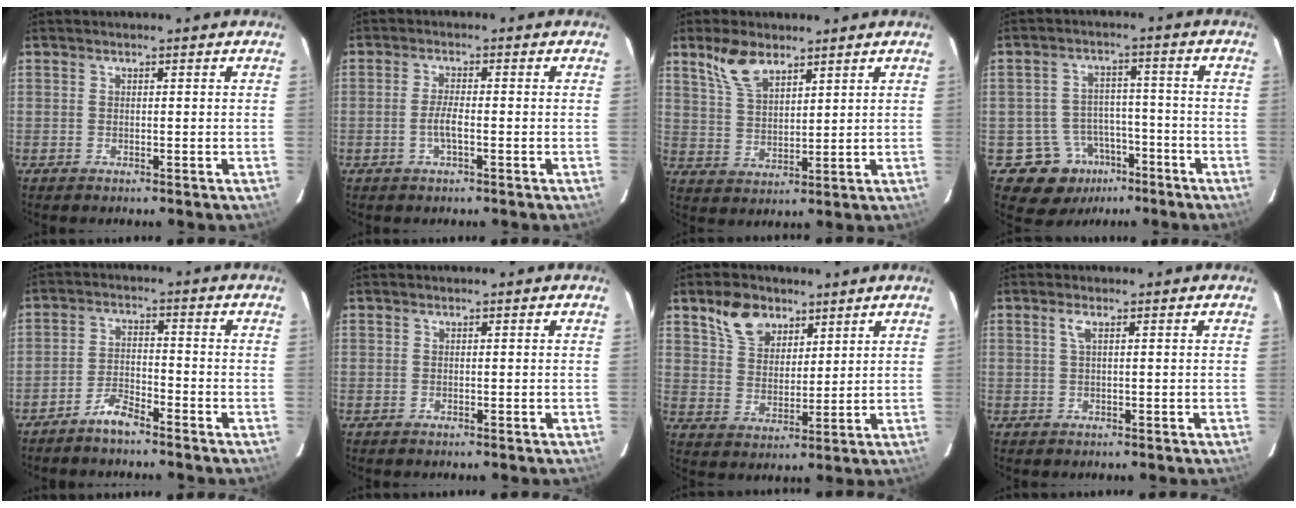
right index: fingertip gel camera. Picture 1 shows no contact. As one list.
[{"total": 2.8, "force": [-1.0, 0.4, 2.6], "torque": [-0.052, -0.003, -0.019]}, {"total": 7.8, "force": [5.5, 3.6, 4.3], "torque": [-0.084, 0.012, 0.114]}, {"total": 8.8, "force": [-5.2, 6.9, 1.5], "torque": [-0.037, 0.030, -0.064]}, {"total": 4.3, "force": [-3.7, 1.0, 1.9], "torque": [-0.054, 0.009, -0.073]}, {"total": 0.0}, {"total": 8.8, "force": [5.7, 5.4, 4.0], "torque": [-0.075, 0.022, 0.111]}, {"total": 1.4, "force": [0.5, -0.1, 1.3], "torque": [-0.026, 0.002, 0.008]}]